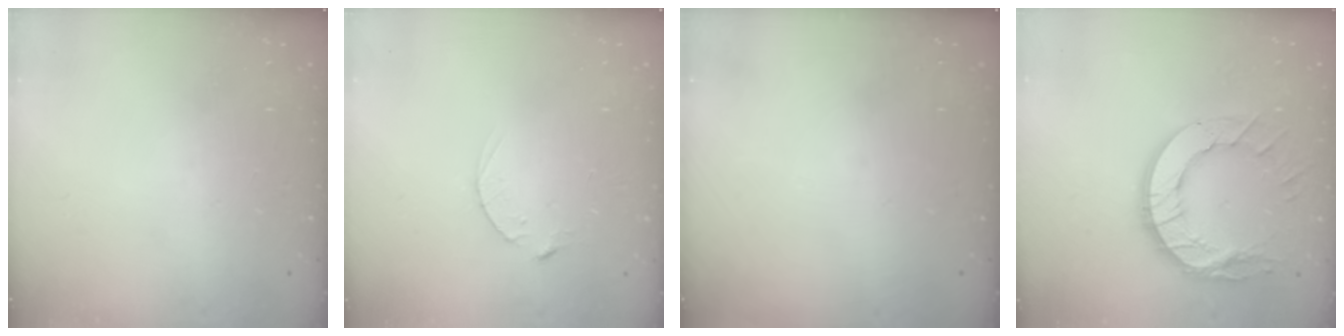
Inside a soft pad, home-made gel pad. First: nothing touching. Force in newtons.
{"total": 2.5, "press": 2.5, "slide": 0.4}
{"total": 0.0}
{"total": 14.5, "press": 14.4, "slide": 1.2}